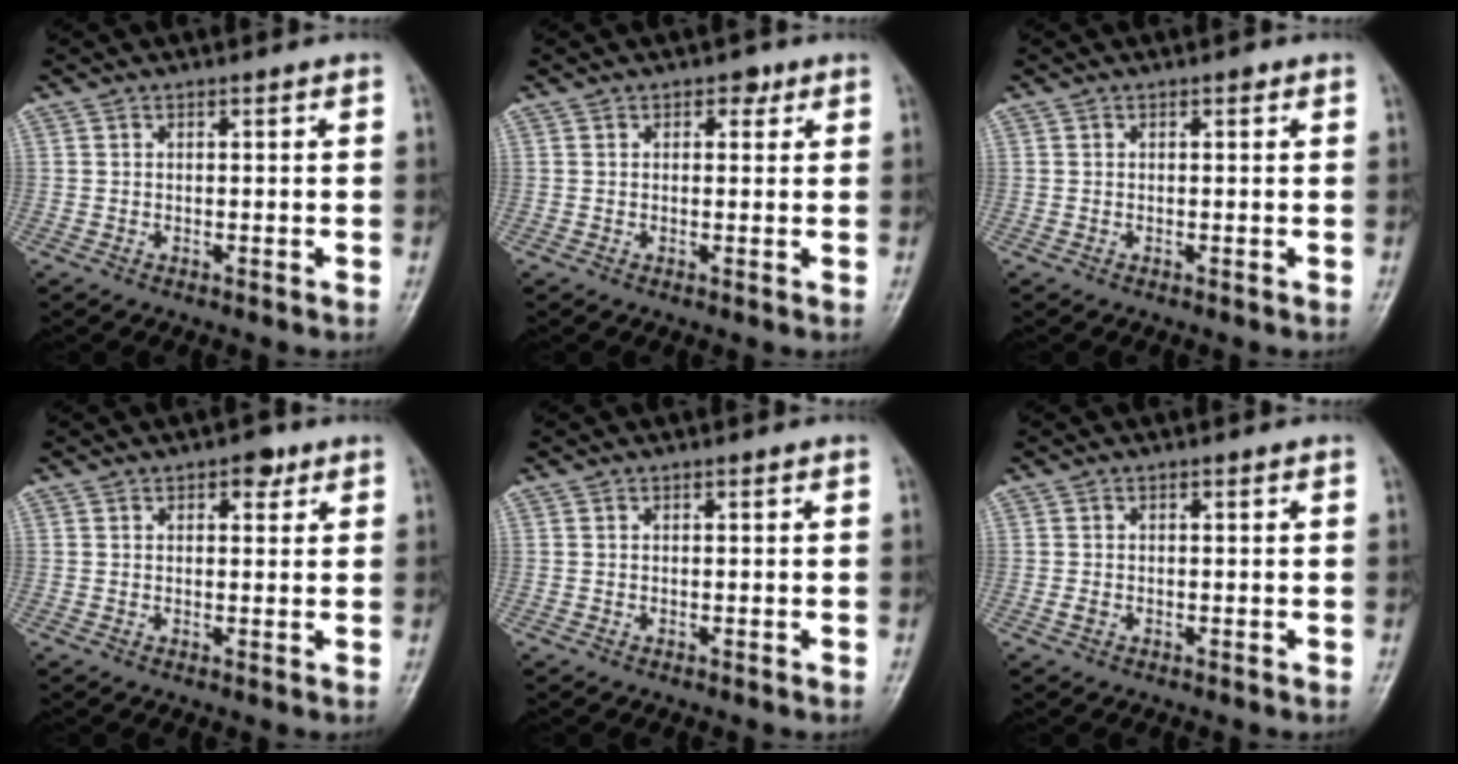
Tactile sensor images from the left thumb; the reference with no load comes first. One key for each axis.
{"total": 2.1, "fx": 1.1, "fy": 1.5, "fz": 1.1, "tx": 0.002, "ty": -0.001, "tz": 0.010}
{"total": 0.6, "fx": 0.3, "fy": 0.4, "fz": 0.4, "tx": -0.001, "ty": 0.000, "tz": 0.001}
{"total": 3.2, "fx": 1.8, "fy": 1.8, "fz": 2.0, "tx": -0.011, "ty": -0.004, "tz": 0.021}
{"total": 0.0}
{"total": 0.9, "fx": -0.2, "fy": 0.7, "fz": 0.5, "tx": -0.009, "ty": -0.001, "tz": -0.004}